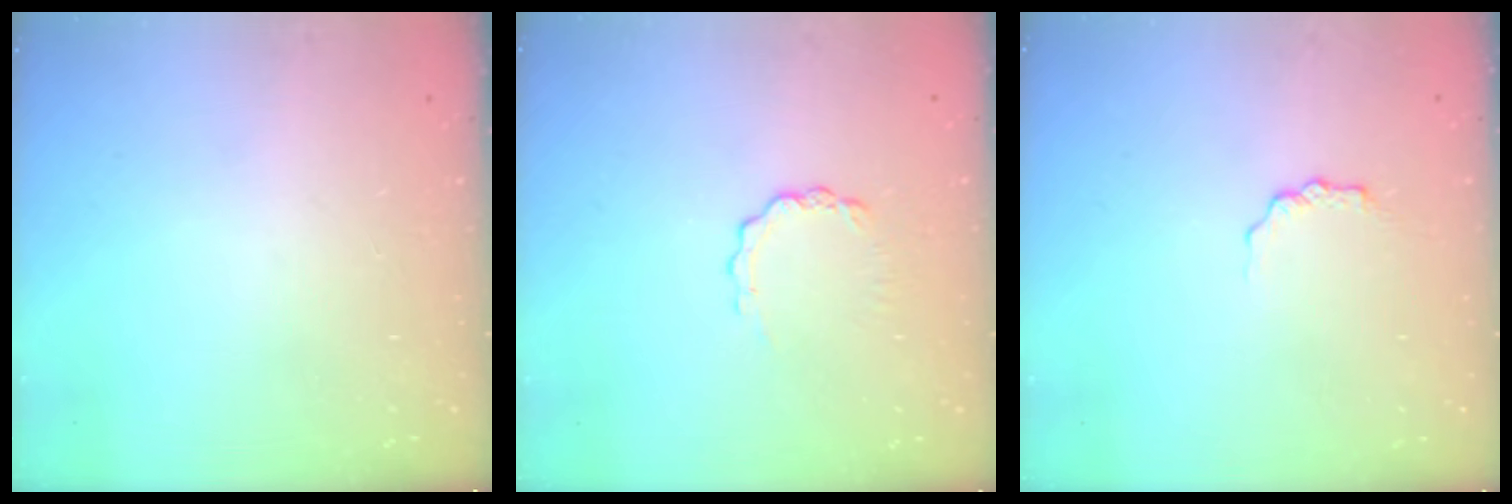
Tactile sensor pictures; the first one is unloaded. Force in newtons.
{"total": 3.9, "press": 3.9, "slide": 0.4}
{"total": 2.9, "press": 2.8, "slide": 0.5}